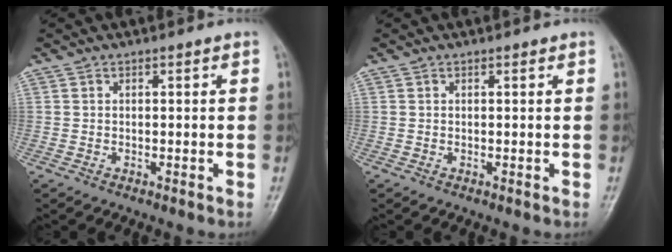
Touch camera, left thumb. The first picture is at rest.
{"total": 0.0}